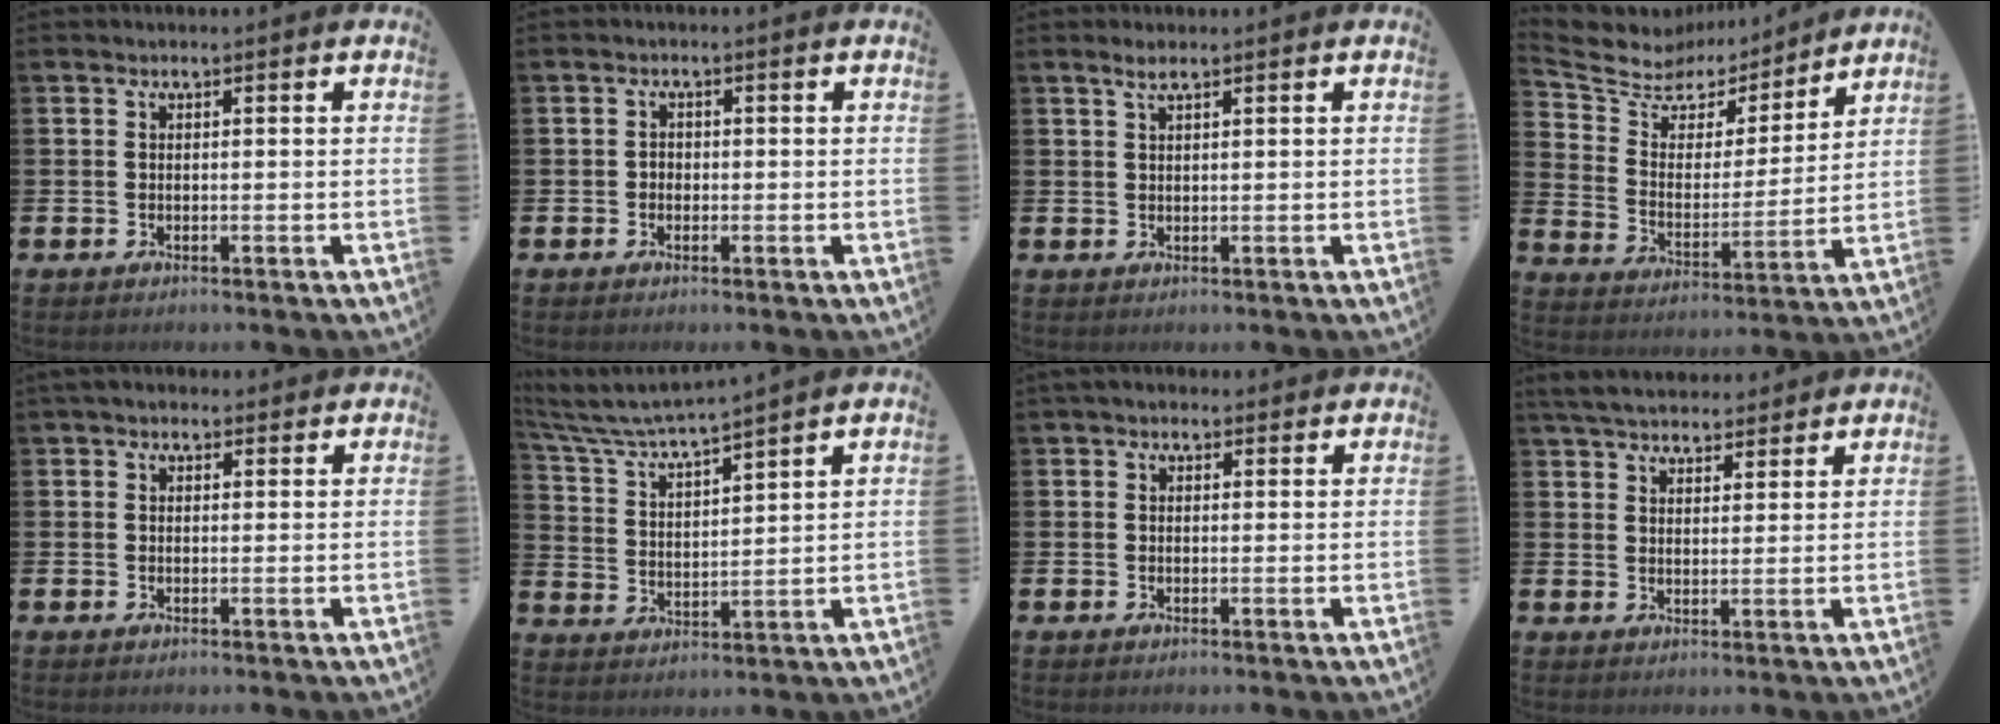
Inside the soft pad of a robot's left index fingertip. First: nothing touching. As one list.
[{"total": 1.2, "force": [-0.4, 1.0, 0.3], "torque": [0.001, 0.003, -0.013]}, {"total": 1.8, "force": [1.3, 0.3, 1.1], "torque": [-0.015, 0.001, 0.020]}, {"total": 6.8, "force": [6.0, 3.2, 0.5], "torque": [-0.053, -0.049, 0.102]}, {"total": 1.8, "force": [1.3, 1.2, 0.6], "torque": [0.007, 0.000, 0.019]}, {"total": 5.6, "force": [5.4, 0.0, 1.4], "torque": [-0.053, -0.041, 0.090]}, {"total": 1.6, "force": [1.0, 1.0, 0.6], "torque": [0.009, 0.002, 0.014]}, {"total": 5.0, "force": [4.8, 1.3, 0.7], "torque": [-0.031, -0.018, 0.088]}]